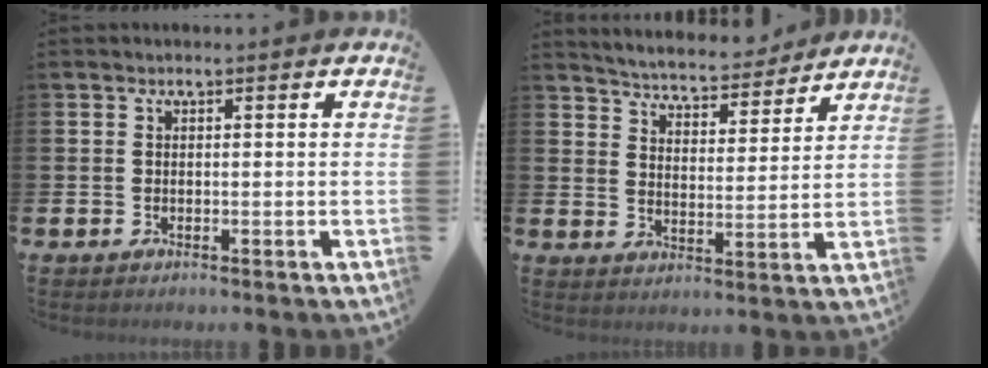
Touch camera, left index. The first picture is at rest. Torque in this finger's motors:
{"motor_torque": [1.07, -1.07, 0.12, 0.10]}